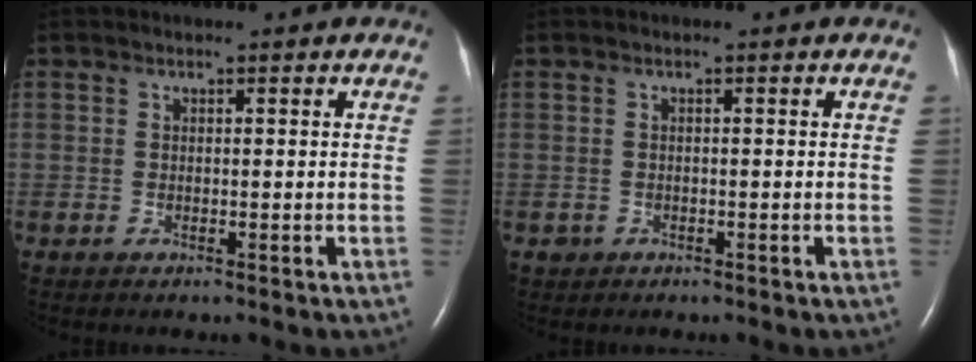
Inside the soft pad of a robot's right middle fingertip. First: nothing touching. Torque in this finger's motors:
{"motor_torque": [-0.08, 0.10, -0.06, 0.00]}